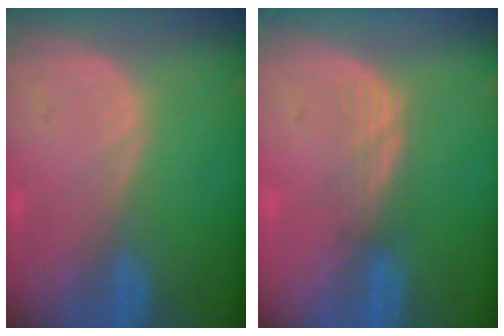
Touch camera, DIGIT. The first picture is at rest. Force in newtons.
{"total": 3.0, "press": 2.5, "slide": 1.7}